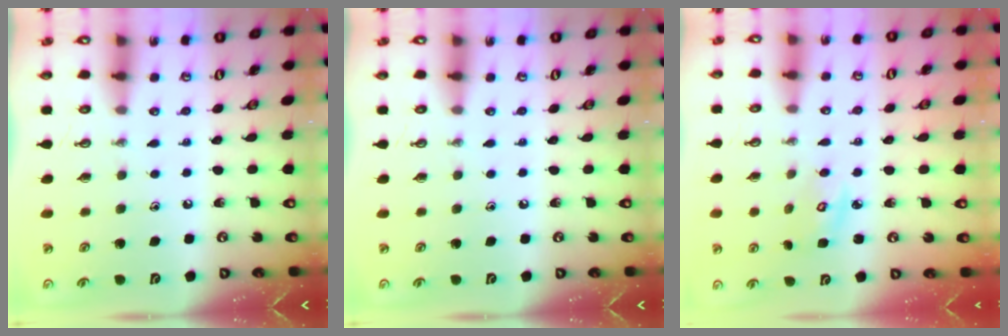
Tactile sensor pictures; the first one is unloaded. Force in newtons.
{"total": 0.0}
{"total": 3.5, "press": 3.5, "slide": 0.2}